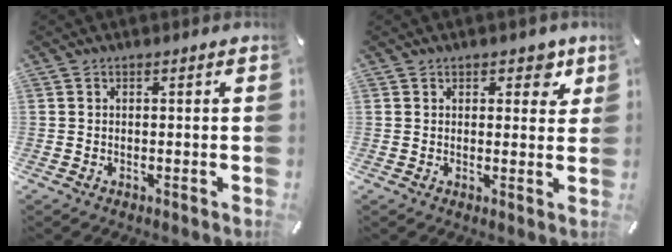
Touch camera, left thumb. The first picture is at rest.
{"total": 4.8, "force": [2.7, 3.0, 2.7], "torque": [-0.014, -0.009, 0.039]}